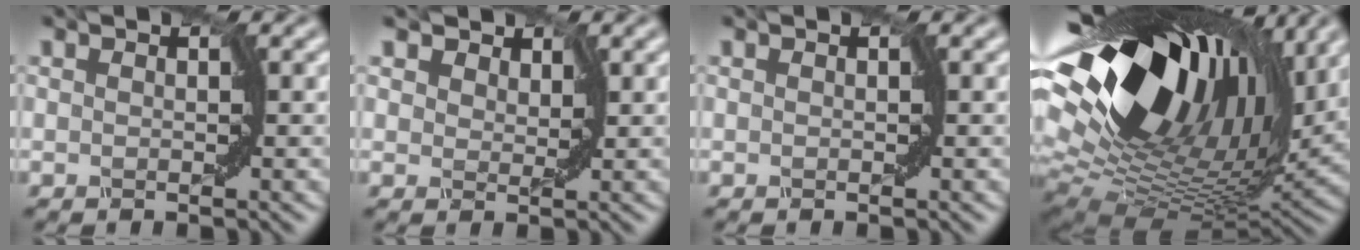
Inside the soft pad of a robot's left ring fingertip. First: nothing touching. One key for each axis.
{"total": 3.1, "fx": 2.3, "fy": 1.7, "fz": 1.2, "tx": -0.037, "ty": -0.005, "tz": 0.035}
{"total": 0.0}
{"total": 18.0, "fx": 6.9, "fy": 10.2, "fz": 13.2, "tx": -0.260, "ty": 0.022, "tz": 0.113}